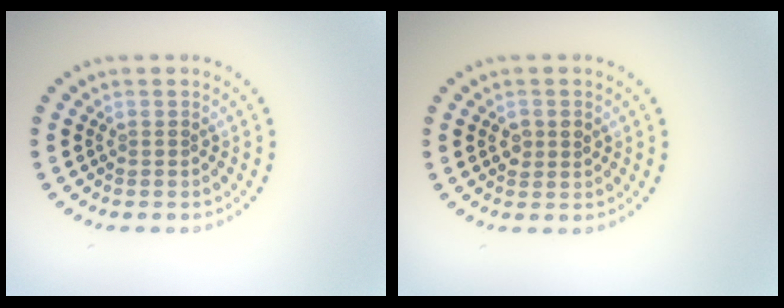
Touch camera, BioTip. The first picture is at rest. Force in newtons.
{"total": 1.6, "press": 1.5, "slide": 0.1}